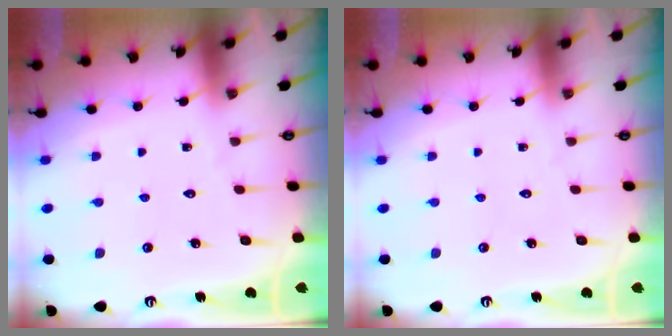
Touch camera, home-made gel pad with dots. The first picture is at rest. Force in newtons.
{"total": 0.0}